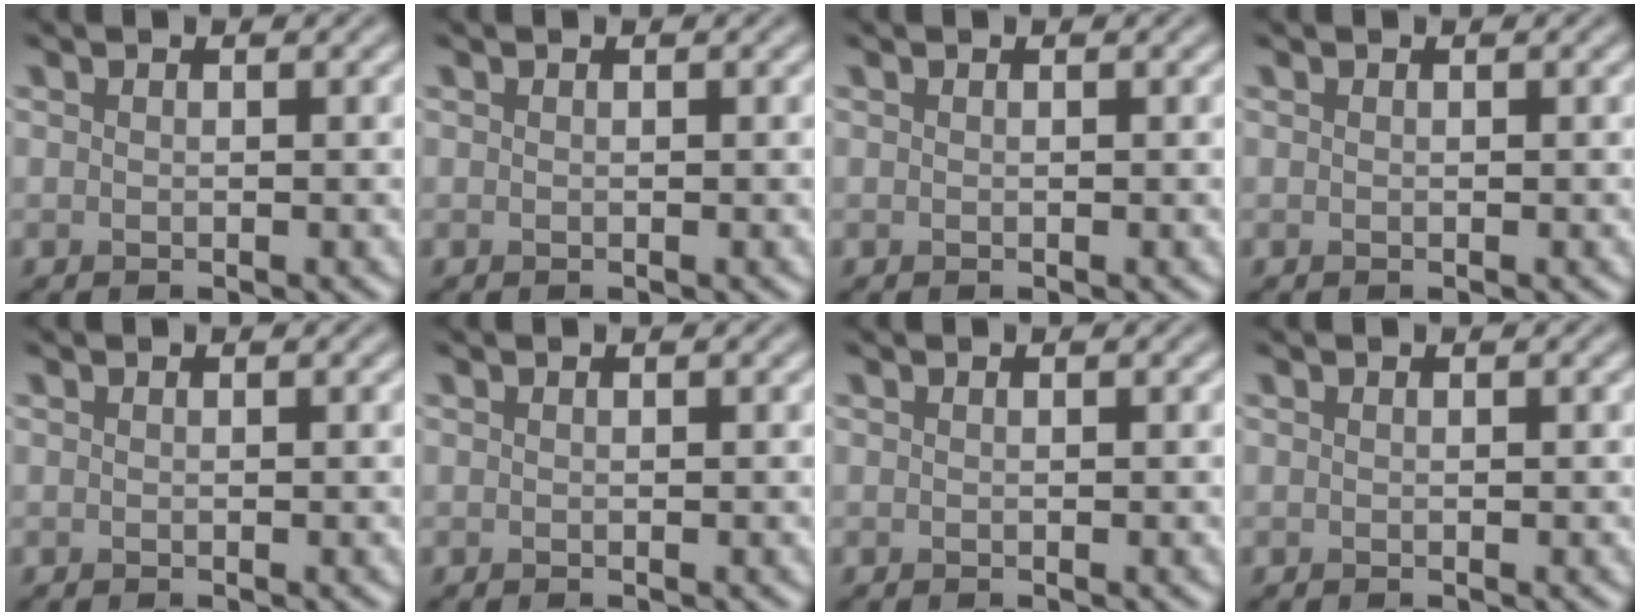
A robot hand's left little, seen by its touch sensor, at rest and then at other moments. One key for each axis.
{"total": 0.0}
{"total": 0.0}
{"total": 0.0}
{"total": 0.0}
{"total": 0.0}
{"total": 0.0}
{"total": 0.0}